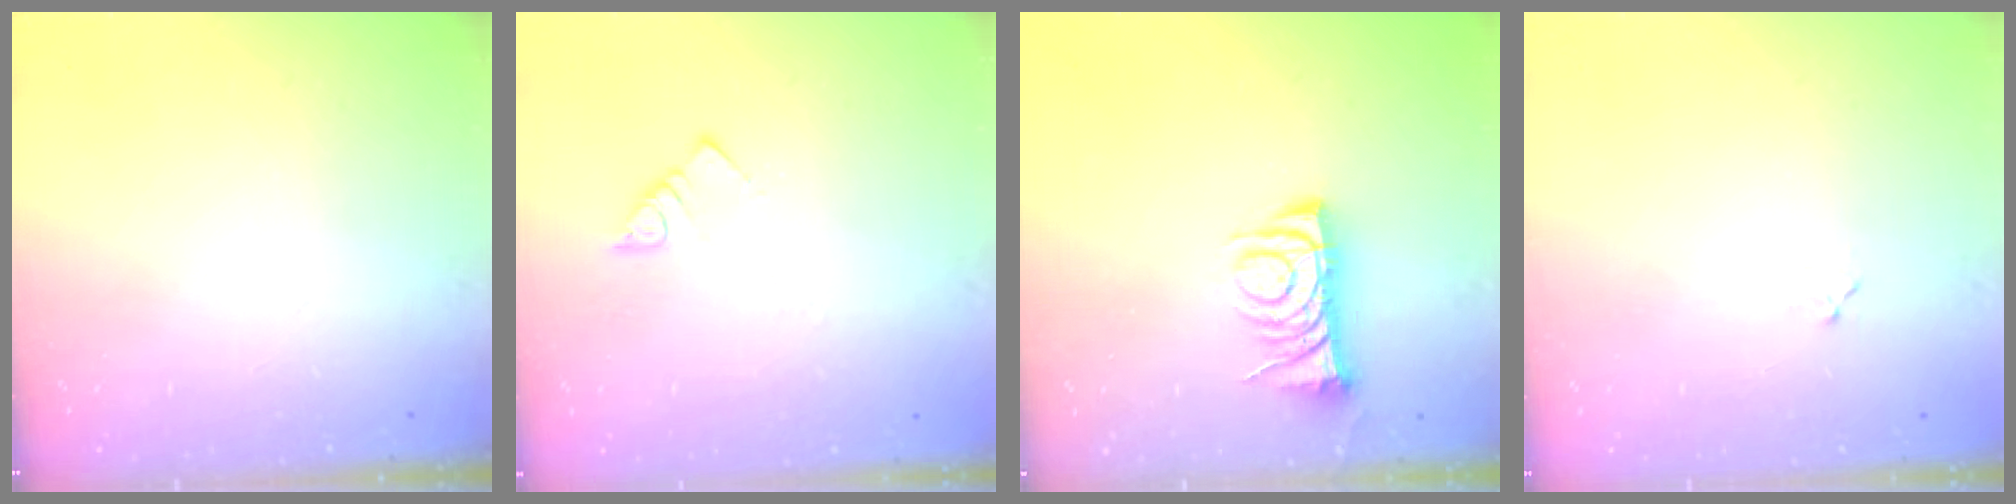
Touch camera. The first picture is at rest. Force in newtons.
{"total": 2.8, "press": 2.8, "slide": 0.2}
{"total": 7.6, "press": 7.5, "slide": 0.9}
{"total": 3.4, "press": 3.4, "slide": 0.4}